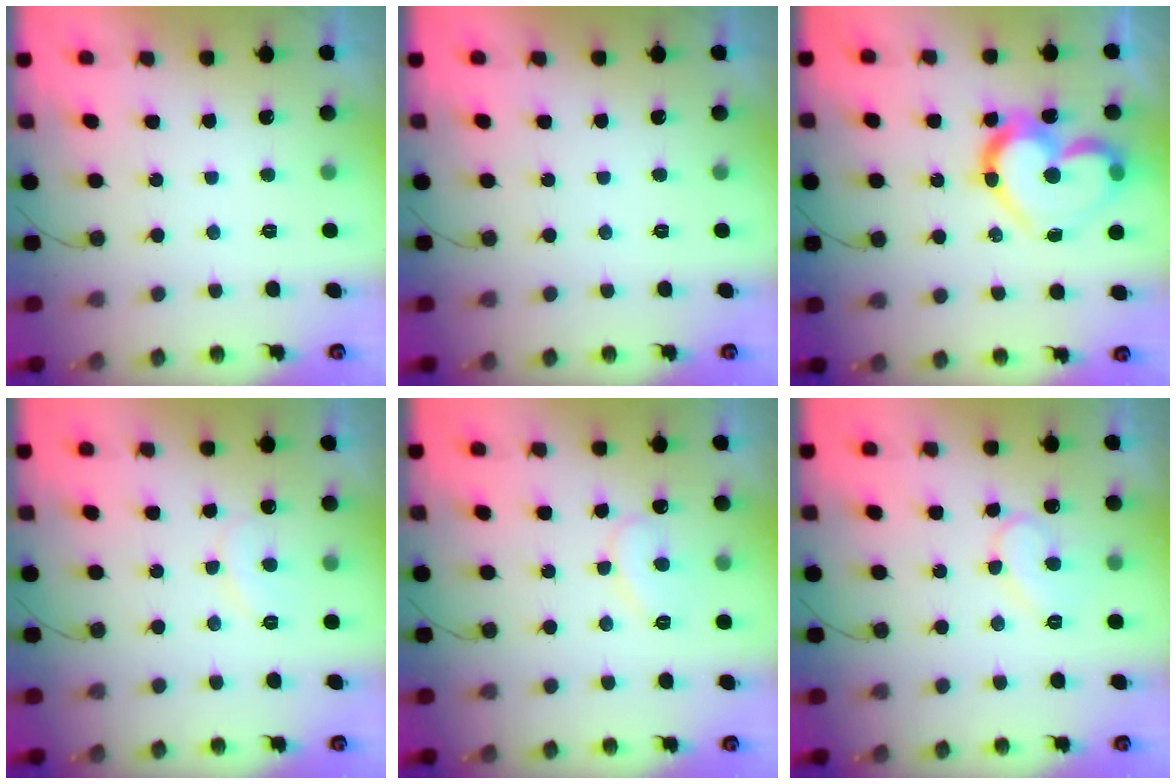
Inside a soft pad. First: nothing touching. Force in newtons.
{"total": 0.0}
{"total": 18.9, "press": 18.8, "slide": 1.9}
{"total": 8.0, "press": 7.9, "slide": 0.6}
{"total": 7.7, "press": 7.7, "slide": 0.5}
{"total": 9.1, "press": 9.1, "slide": 0.8}